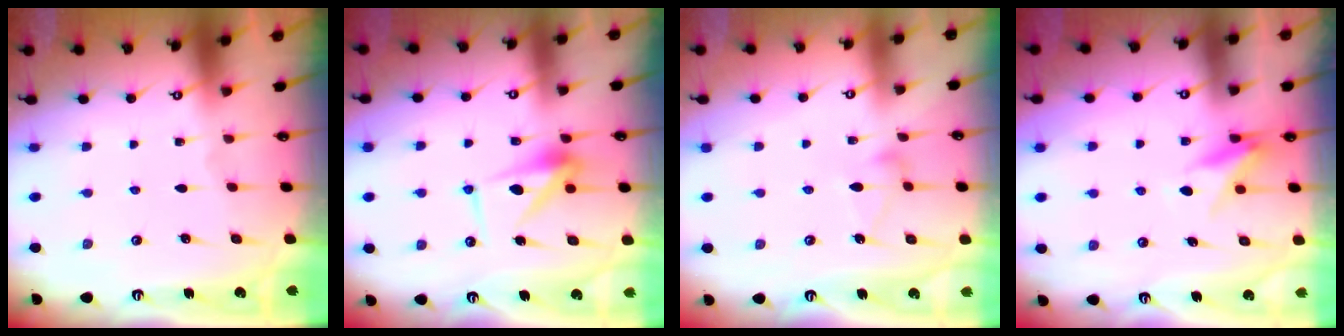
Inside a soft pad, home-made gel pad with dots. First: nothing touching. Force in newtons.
{"total": 9.9, "press": 9.9, "slide": 0.2}
{"total": 6.9, "press": 6.8, "slide": 0.4}
{"total": 9.0, "press": 8.9, "slide": 1.3}